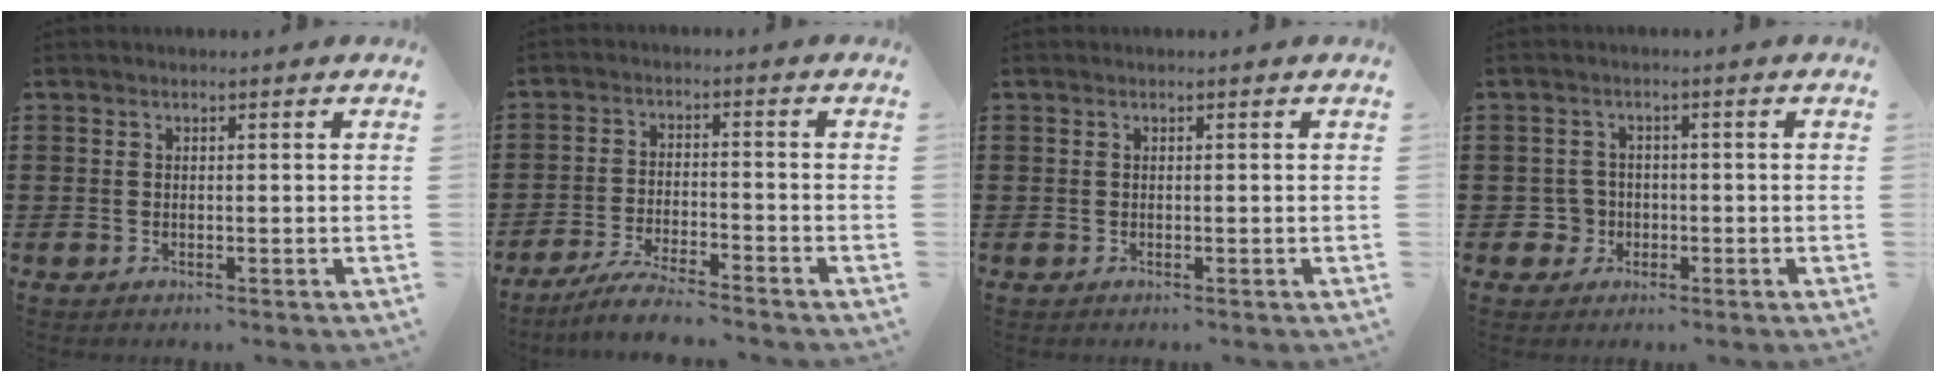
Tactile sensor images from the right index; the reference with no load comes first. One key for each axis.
{"total": 5.2, "fx": -4.8, "fy": -0.2, "fz": 1.8, "tx": -0.044, "ty": -0.010, "tz": -0.095}
{"total": 0.0}
{"total": 3.3, "fx": -0.9, "fy": 3.1, "fz": 0.7, "tx": -0.026, "ty": 0.005, "tz": -0.021}